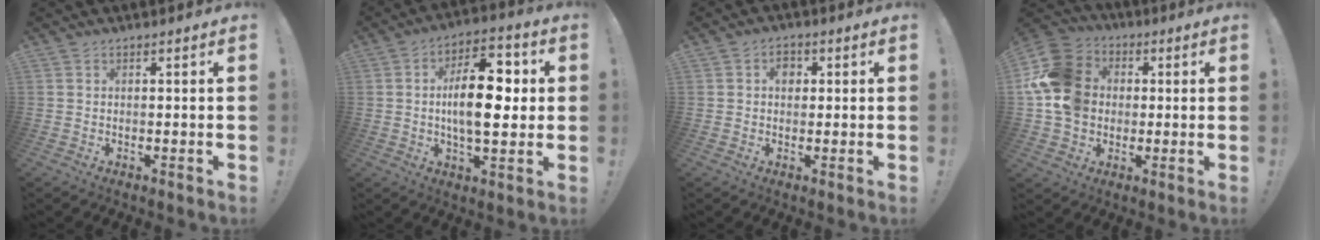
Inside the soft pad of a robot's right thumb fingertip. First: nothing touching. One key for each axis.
{"total": 16.6, "fx": 0.5, "fy": 8.1, "fz": 14.5, "tx": -0.224, "ty": 0.001, "tz": 0.001}
{"total": 3.9, "fx": 0.7, "fy": 3.0, "fz": 2.3, "tx": -0.032, "ty": 0.003, "tz": 0.009}
{"total": 17.1, "fx": 1.3, "fy": 14.3, "fz": 9.2, "tx": -0.165, "ty": 0.004, "tz": 0.029}